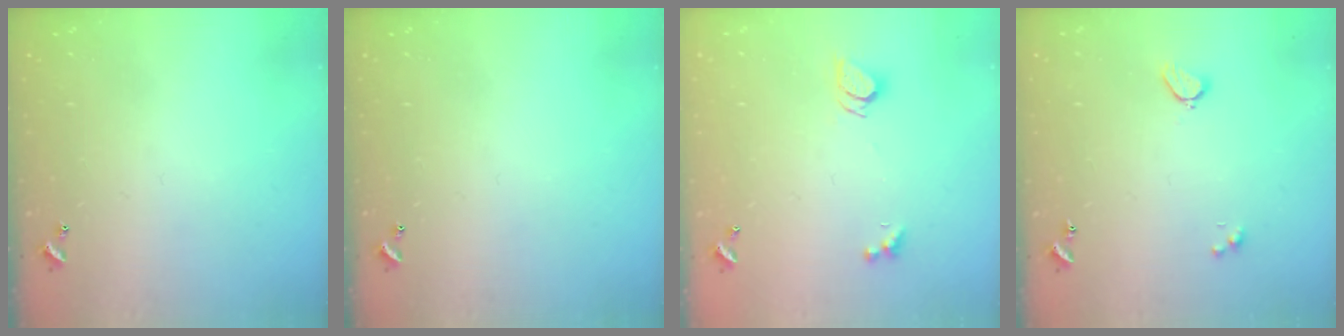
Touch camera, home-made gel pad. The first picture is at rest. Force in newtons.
{"total": 0.0}
{"total": 2.3, "press": 2.3, "slide": 0.2}
{"total": 2.0, "press": 1.9, "slide": 0.6}